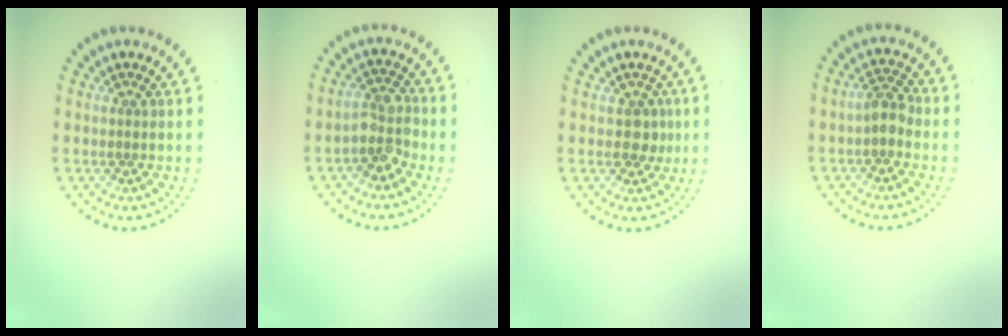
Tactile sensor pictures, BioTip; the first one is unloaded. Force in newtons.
{"total": 3.0, "press": 2.6, "slide": 1.4}
{"total": 1.5, "press": 1.5, "slide": 0.5}
{"total": 2.1, "press": 2.0, "slide": 0.7}